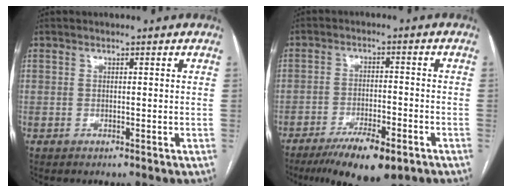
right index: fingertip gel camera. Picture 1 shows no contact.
{"total": 10.2, "force": [-6.8, 2.4, 7.2], "torque": [-0.119, -0.016, -0.108]}